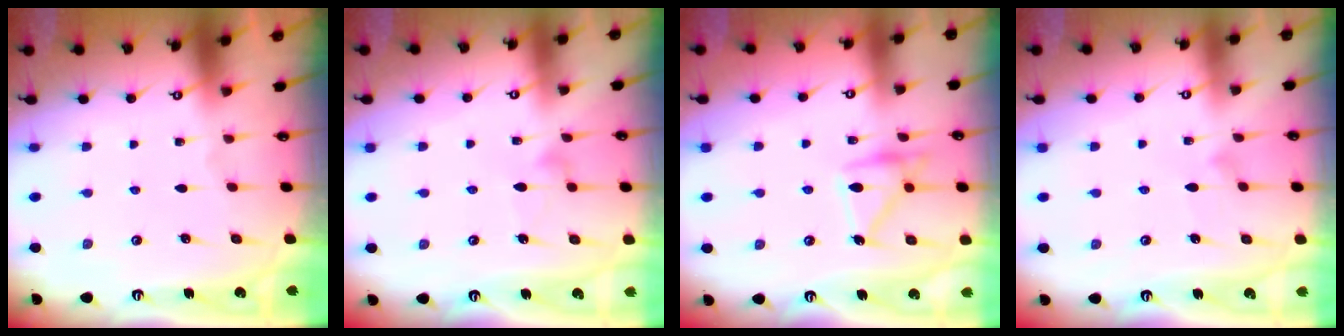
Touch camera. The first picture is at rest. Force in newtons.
{"total": 7.7, "press": 7.7, "slide": 0.5}
{"total": 16.1, "press": 16.1, "slide": 0.8}
{"total": 7.3, "press": 7.3, "slide": 0.4}